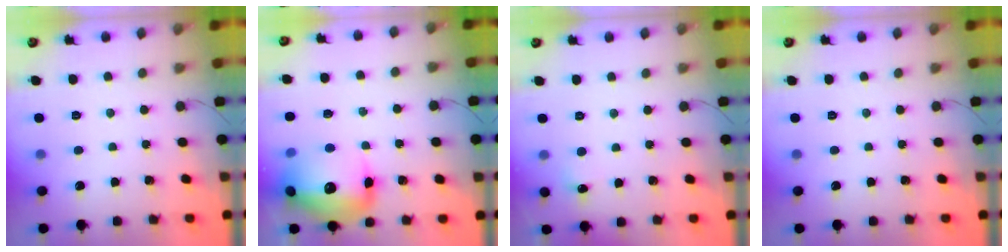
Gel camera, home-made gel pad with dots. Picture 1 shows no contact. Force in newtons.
{"total": 19.8, "press": 19.5, "slide": 3.6}
{"total": 4.4, "press": 4.2, "slide": 1.2}
{"total": 0.0}